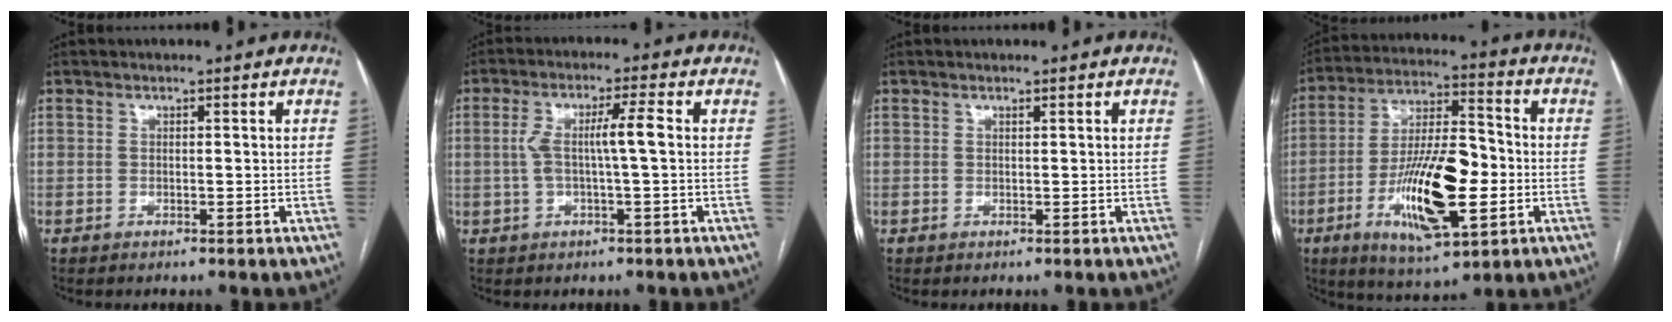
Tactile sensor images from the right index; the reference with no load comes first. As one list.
[{"total": 5.8, "force": [0.1, 0.2, 5.8], "torque": [-0.117, 0.019, 0.004]}, {"total": 0.0}, {"total": 17.4, "force": [-4.4, 4.9, 16.2], "torque": [-0.305, -0.001, -0.069]}]